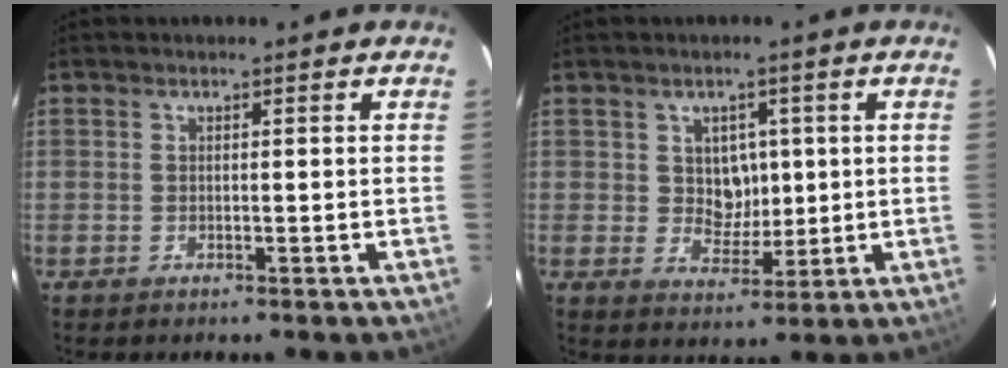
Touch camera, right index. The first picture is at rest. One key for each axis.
{"total": 5.5, "fx": 1.1, "fy": 4.8, "fz": 2.4, "tx": -0.038, "ty": 0.006, "tz": 0.025}